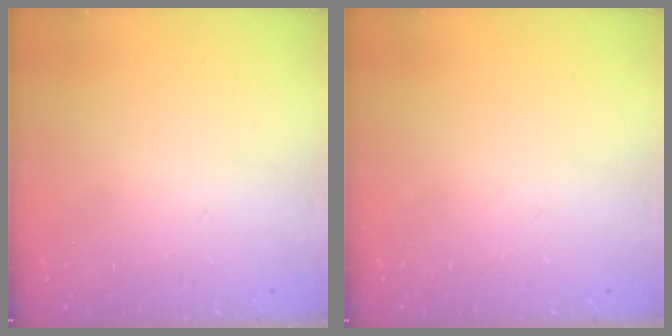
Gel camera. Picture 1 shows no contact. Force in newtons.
{"total": 0.0}